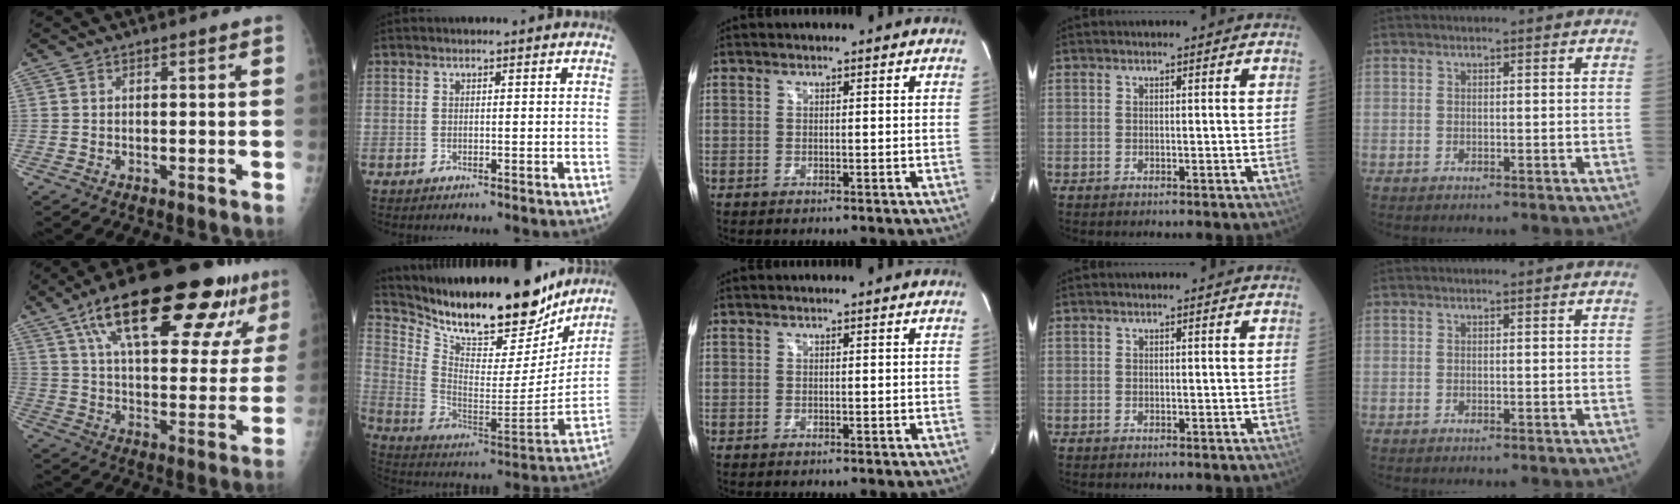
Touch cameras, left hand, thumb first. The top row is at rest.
{"thumb": {"total": 28.7, "force": [15.9, 10.1, 21.7], "torque": [-0.307, -0.006, 0.248]}, "index": {"total": 24.6, "force": [21.2, 5.8, 10.9], "torque": [-0.197, -0.026, 0.331]}}